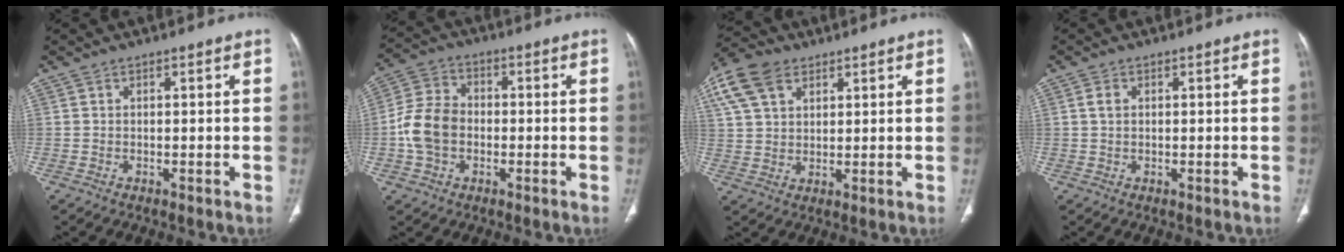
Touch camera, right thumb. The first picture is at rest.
{"total": 9.4, "force": [-1.5, 7.1, 5.9], "torque": [-0.109, 0.026, -0.036]}
{"total": 12.8, "force": [6.4, 8.4, 7.2], "torque": [-0.149, 0.009, 0.123]}
{"total": 1.7, "force": [0.4, 1.2, 1.1], "torque": [-0.019, 0.001, 0.009]}